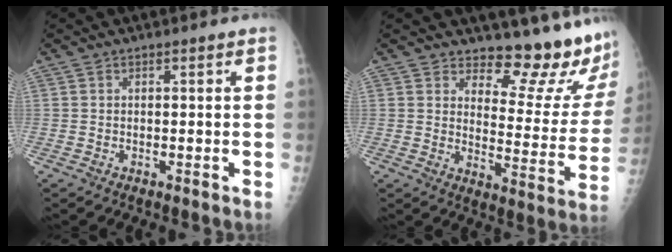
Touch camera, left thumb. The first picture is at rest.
{"total": 15.8, "force": [14.2, 4.1, 5.4], "torque": [-0.021, -0.158, 0.168]}